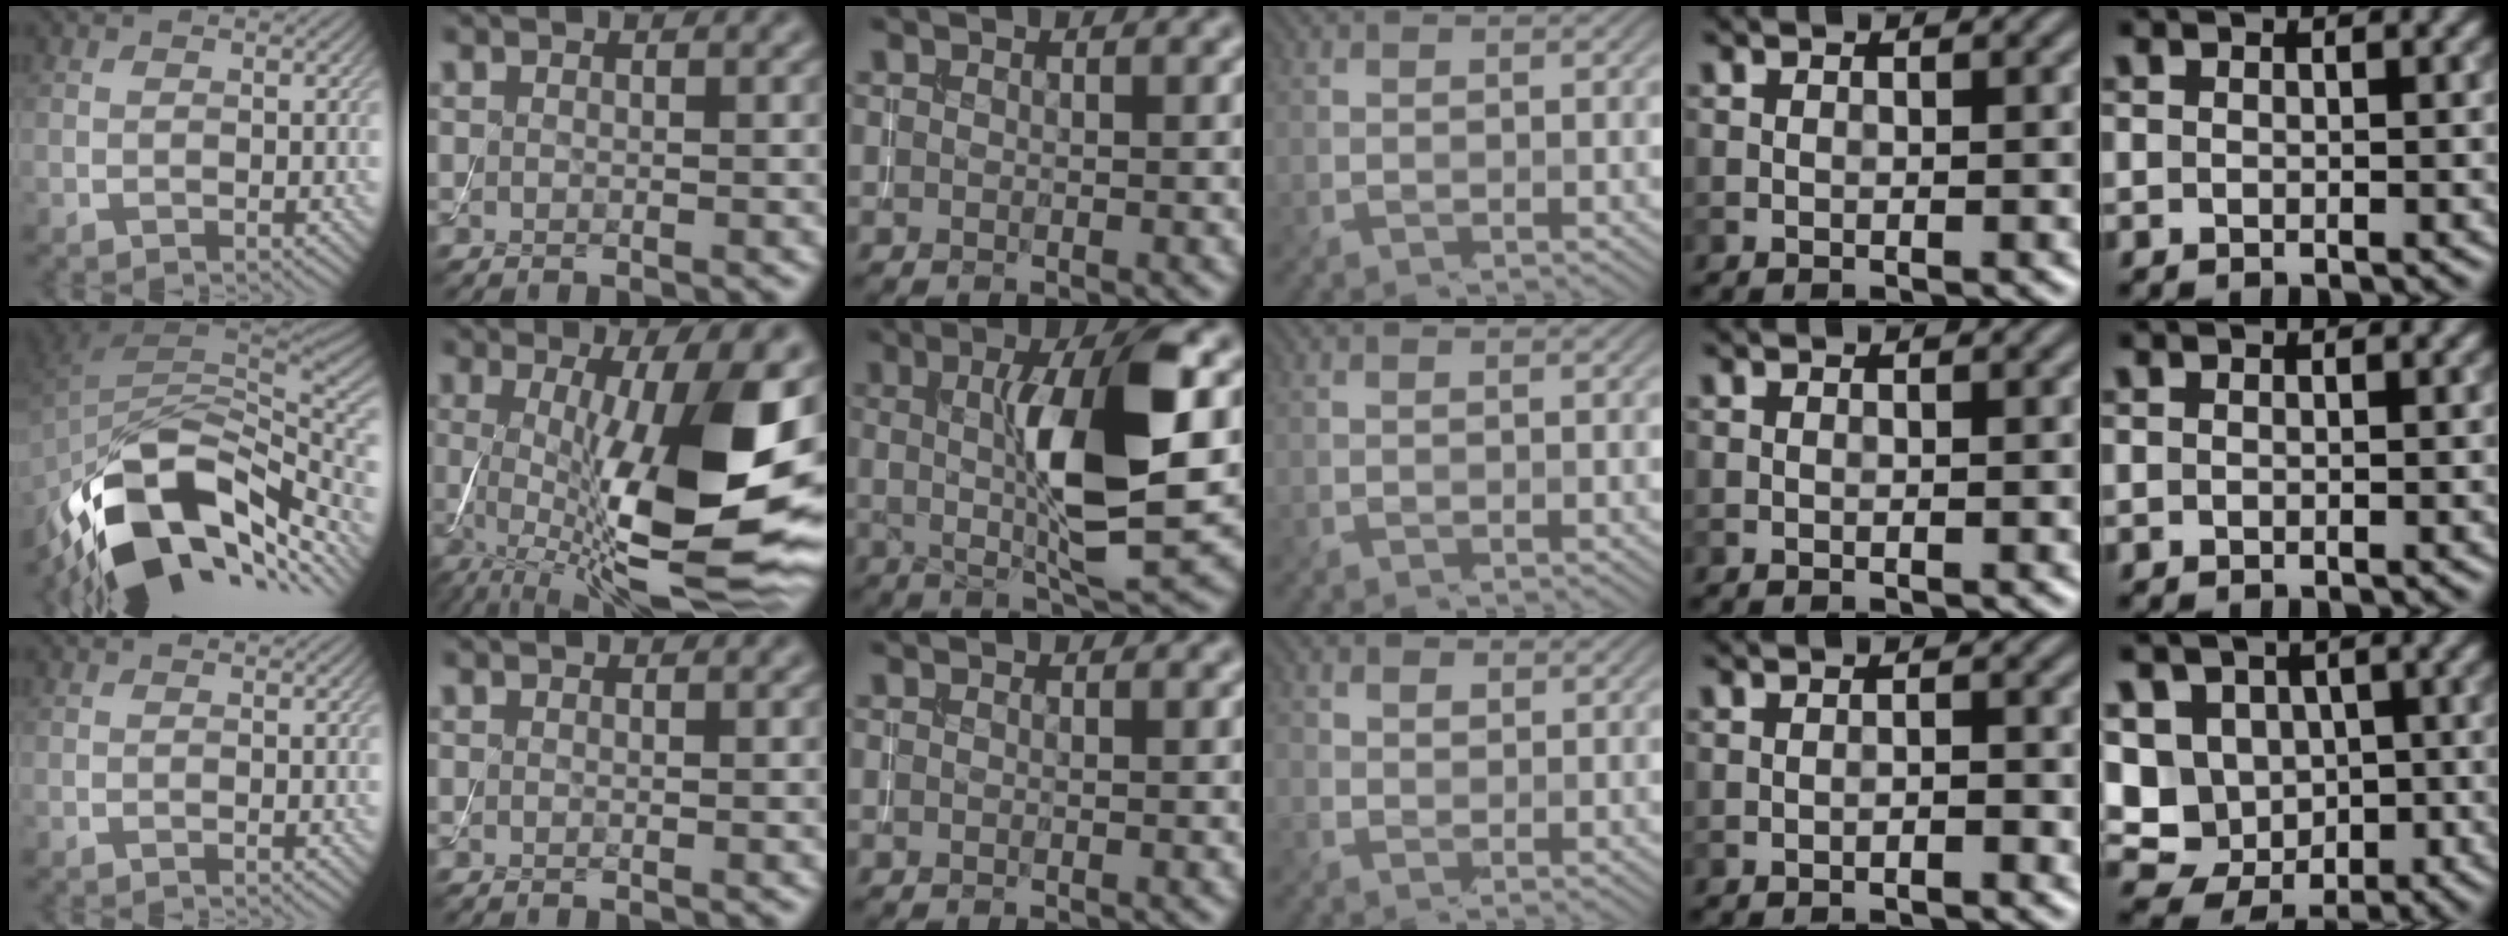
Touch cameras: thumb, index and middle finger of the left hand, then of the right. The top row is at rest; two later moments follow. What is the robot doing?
{"motion": "assemble", "object": "toy tower of hanoi"}